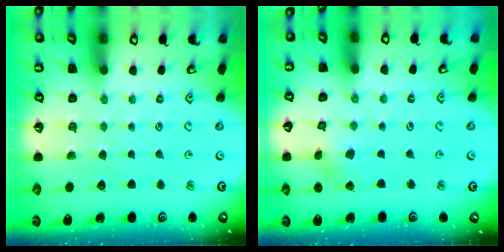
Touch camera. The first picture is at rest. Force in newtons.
{"total": 1.7, "press": 1.7, "slide": 0.3}